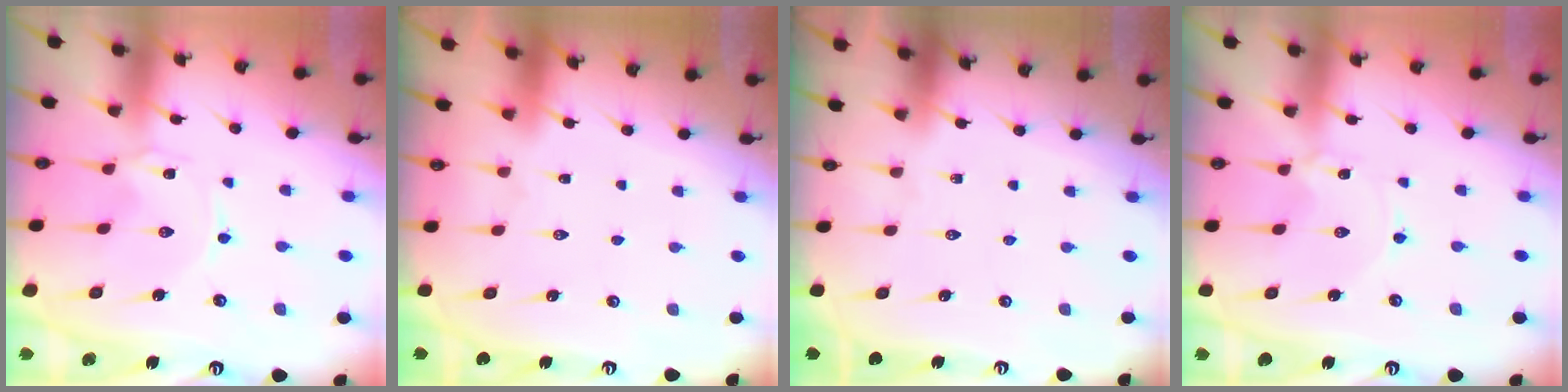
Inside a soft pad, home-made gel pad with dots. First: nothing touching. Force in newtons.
{"total": 1.6, "press": 1.6, "slide": 0.1}
{"total": 0.0}
{"total": 0.0}